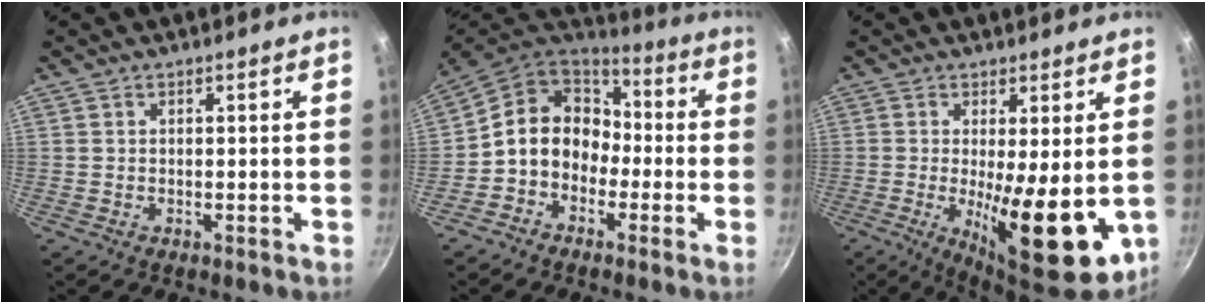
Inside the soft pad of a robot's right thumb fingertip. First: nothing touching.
{"total": 13.2, "force": [-2.1, 11.0, 6.9], "torque": [-0.074, 0.054, -0.056]}
{"total": 16.0, "force": [-1.3, 4.5, 15.2], "torque": [-0.224, -0.019, -0.012]}